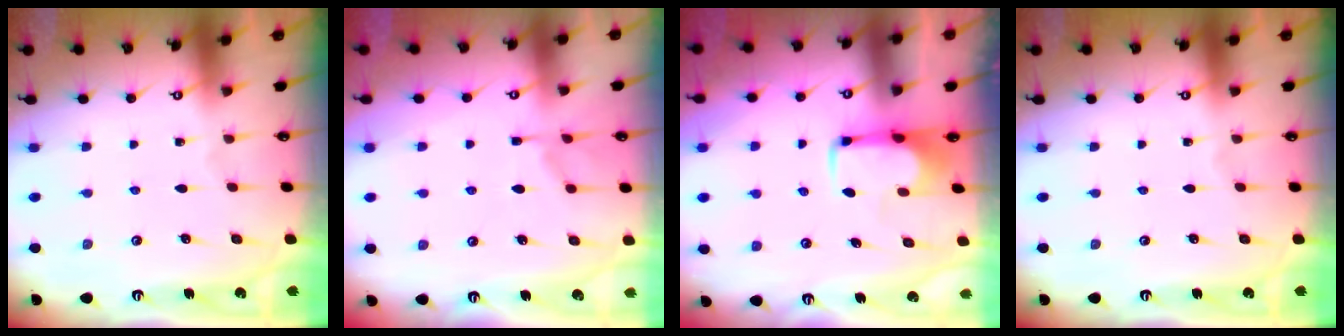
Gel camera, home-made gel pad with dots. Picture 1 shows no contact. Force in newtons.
{"total": 1.7, "press": 0.7, "slide": 1.5}
{"total": 2.0, "press": 2.0, "slide": 0.4}
{"total": 0.0}